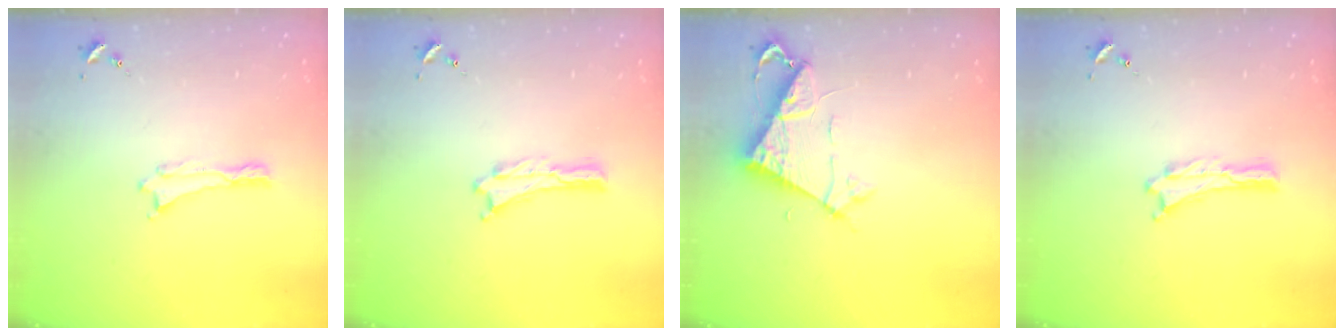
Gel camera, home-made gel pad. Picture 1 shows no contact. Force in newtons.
{"total": 0.0}
{"total": 6.9, "press": 6.8, "slide": 0.7}
{"total": 0.0}